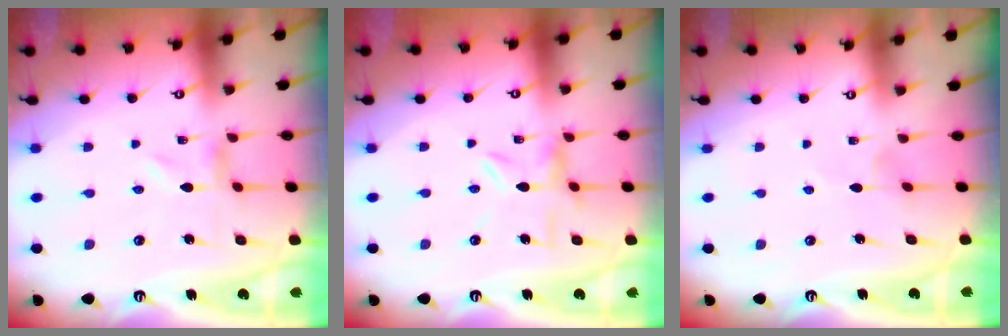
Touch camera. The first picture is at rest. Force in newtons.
{"total": 3.8, "press": 3.8, "slide": 0.3}
{"total": 1.9, "press": 1.9, "slide": 0.4}